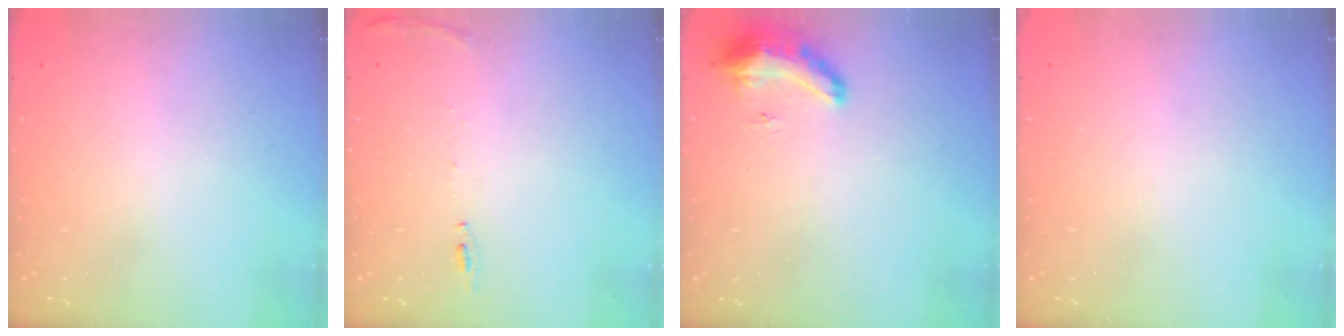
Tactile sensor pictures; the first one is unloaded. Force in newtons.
{"total": 6.1, "press": 6.0, "slide": 0.9}
{"total": 16.1, "press": 10.6, "slide": 12.1}
{"total": 9.9, "press": 2.5, "slide": 9.6}